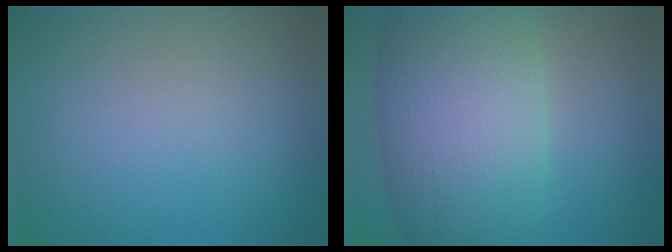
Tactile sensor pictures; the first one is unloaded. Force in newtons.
{"total": 11.5, "press": 11.5, "slide": 0.5}